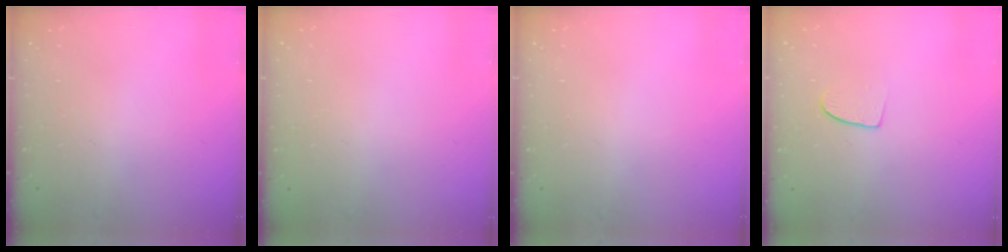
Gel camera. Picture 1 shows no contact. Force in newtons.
{"total": 0.0}
{"total": 0.0}
{"total": 6.8, "press": 6.7, "slide": 0.5}